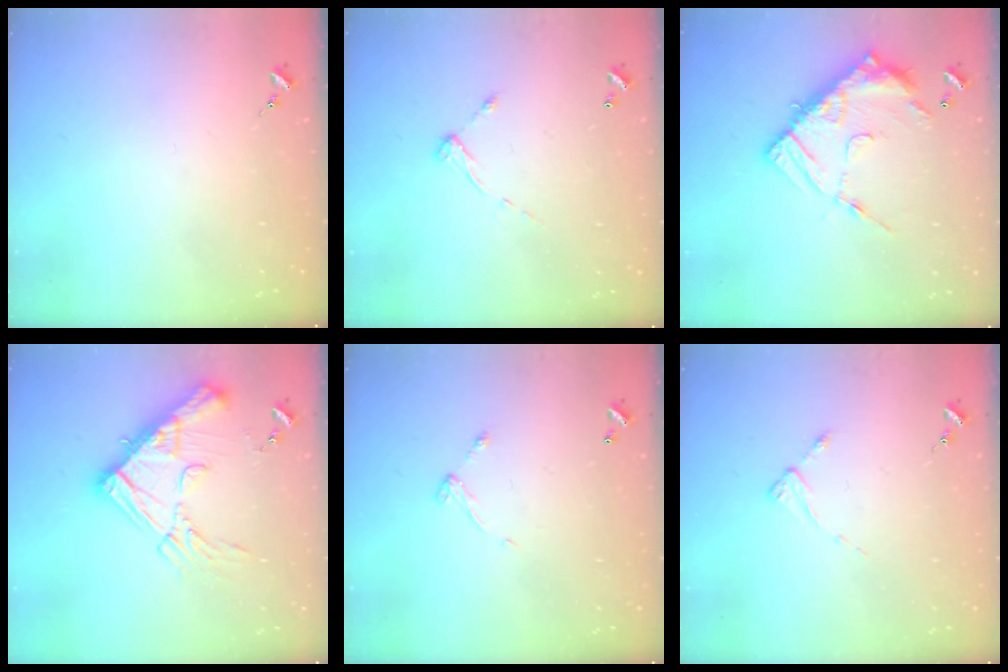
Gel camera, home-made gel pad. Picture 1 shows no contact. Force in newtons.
{"total": 6.9, "press": 6.9, "slide": 0.5}
{"total": 16.6, "press": 16.6, "slide": 1.5}
{"total": 20.5, "press": 20.3, "slide": 2.3}
{"total": 5.7, "press": 5.7, "slide": 0.5}
{"total": 2.4, "press": 2.4, "slide": 0.3}